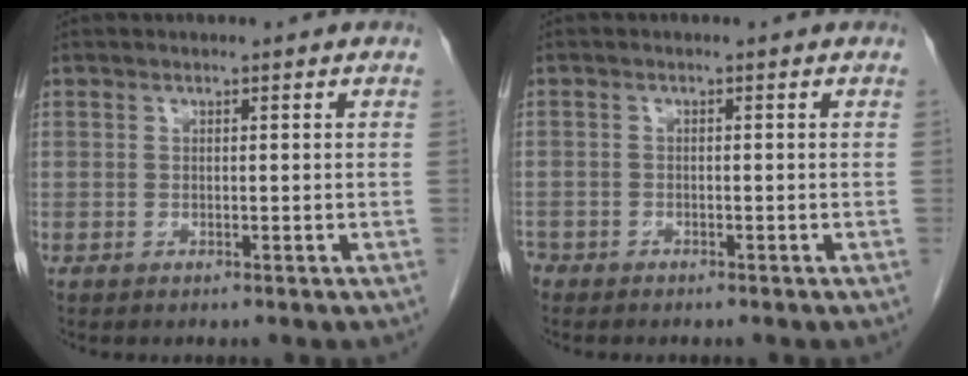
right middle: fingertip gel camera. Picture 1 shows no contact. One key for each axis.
{"total": 2.4, "fx": -1.9, "fy": 1.3, "fz": 0.5, "tx": -0.007, "ty": 0.000, "tz": -0.033}